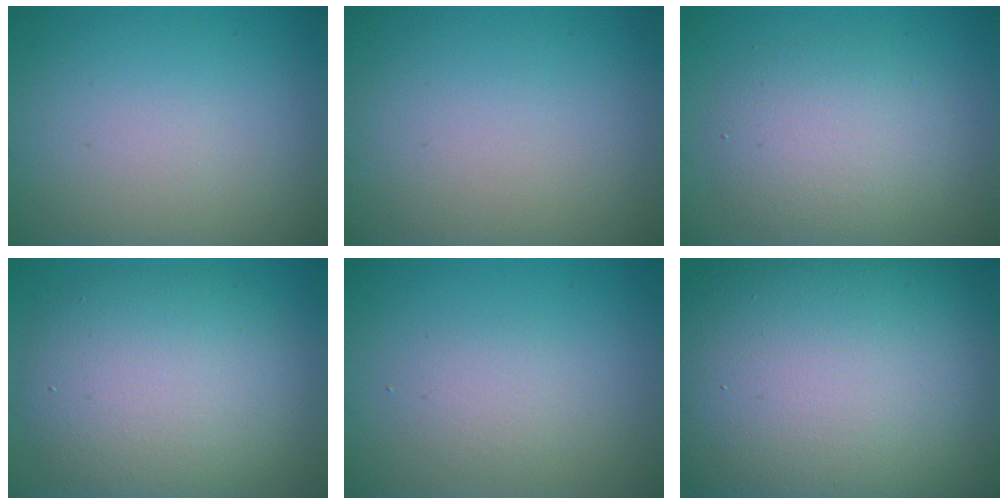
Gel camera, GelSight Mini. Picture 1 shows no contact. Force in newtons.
{"total": 0.0}
{"total": 4.3, "press": 4.3, "slide": 0.3}
{"total": 8.5, "press": 8.5, "slide": 0.3}
{"total": 1.6, "press": 1.6, "slide": 0.1}
{"total": 20.5, "press": 20.5, "slide": 1.3}